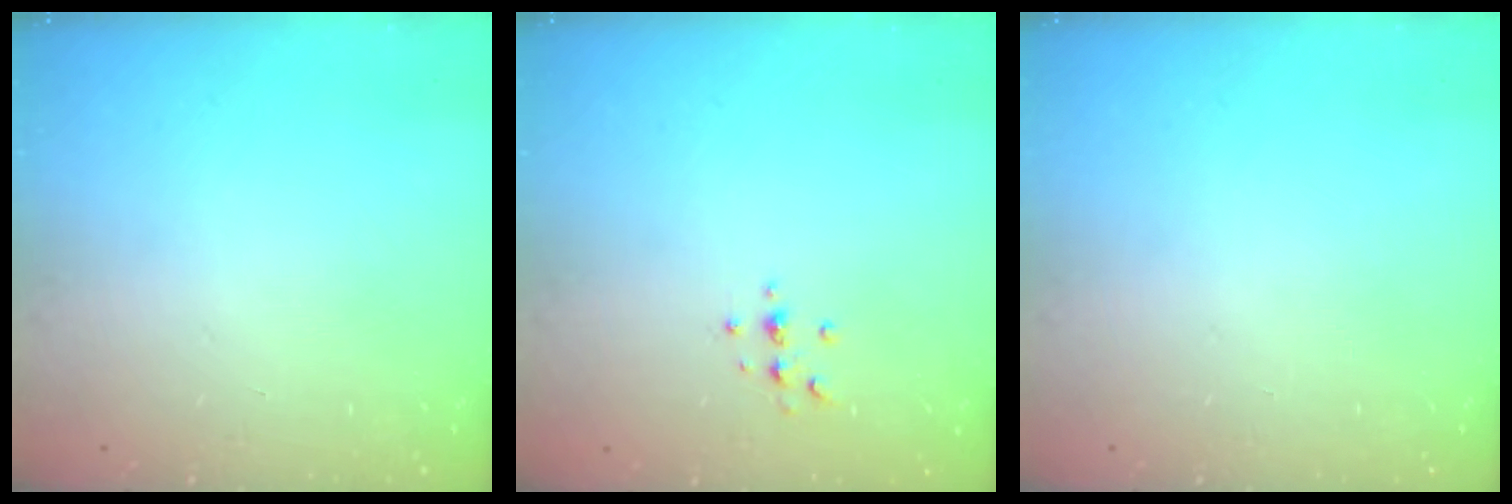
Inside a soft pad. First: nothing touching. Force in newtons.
{"total": 3.3, "press": 3.2, "slide": 0.4}
{"total": 0.0}